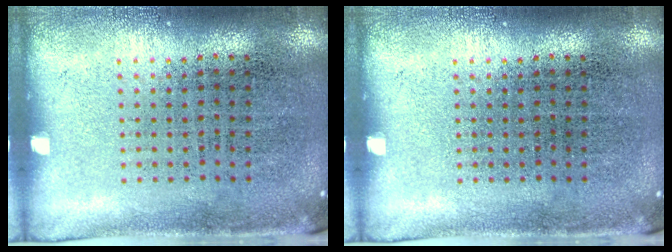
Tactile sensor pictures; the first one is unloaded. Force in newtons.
{"total": 0.0}